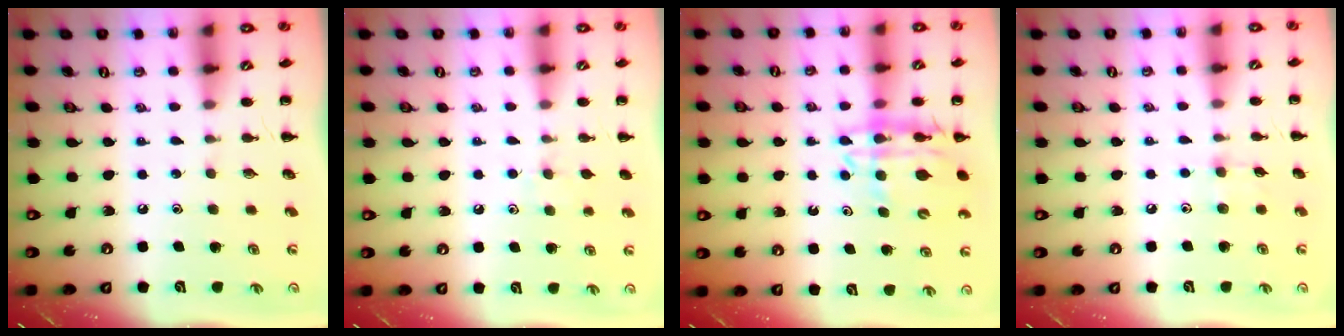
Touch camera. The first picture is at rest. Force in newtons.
{"total": 5.4, "press": 5.1, "slide": 1.7}
{"total": 13.2, "press": 12.7, "slide": 3.4}
{"total": 3.2, "press": 3.1, "slide": 1.0}